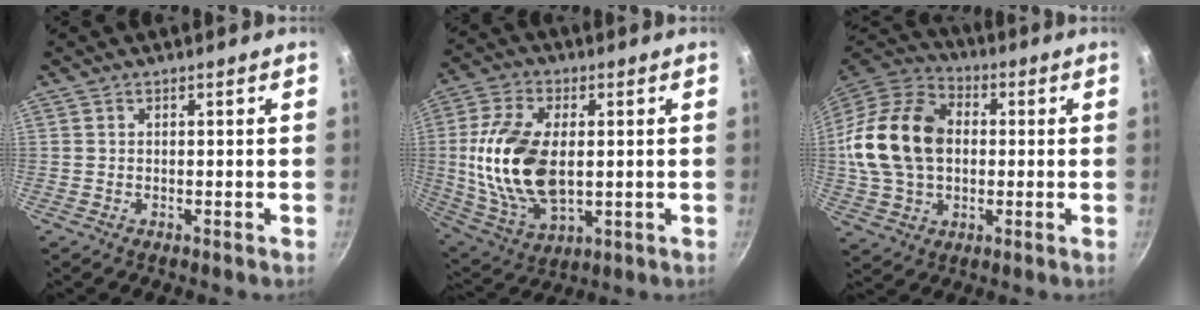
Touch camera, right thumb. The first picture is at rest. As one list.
[{"total": 18.2, "force": [0.8, 10.4, 14.9], "torque": [-0.283, 0.000, 0.022]}, {"total": 19.4, "force": [1.2, 13.9, 13.5], "torque": [-0.238, 0.029, 0.015]}]